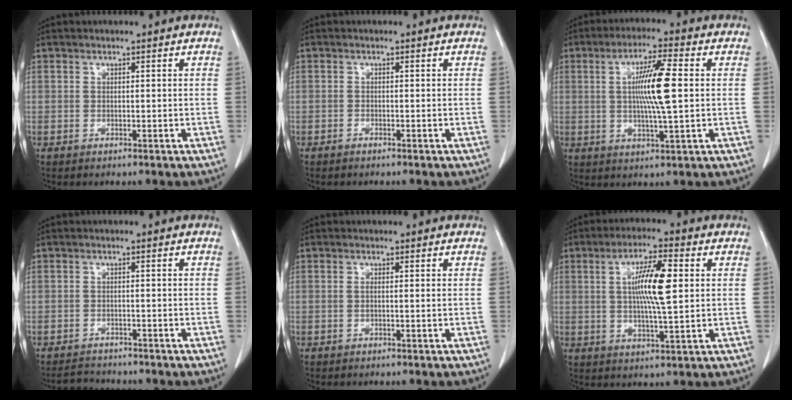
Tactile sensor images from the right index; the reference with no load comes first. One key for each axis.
{"total": 0.5, "fx": -0.5, "fy": 0.1, "fz": 0.2, "tx": -0.007, "ty": -0.001, "tz": -0.010}
{"total": 9.5, "fx": 0.9, "fy": 0.3, "fz": 9.4, "tx": -0.172, "ty": -0.002, "tz": 0.015}
{"total": 3.4, "fx": -3.3, "fy": 0.8, "fz": 0.2, "tx": -0.005, "ty": -0.009, "tz": -0.054}
{"total": 0.9, "fx": 0.1, "fy": 0.1, "fz": 0.9, "tx": -0.018, "ty": 0.001, "tz": 0.004}
{"total": 9.6, "fx": 1.6, "fy": 1.0, "fz": 9.4, "tx": -0.172, "ty": 0.001, "tz": 0.028}